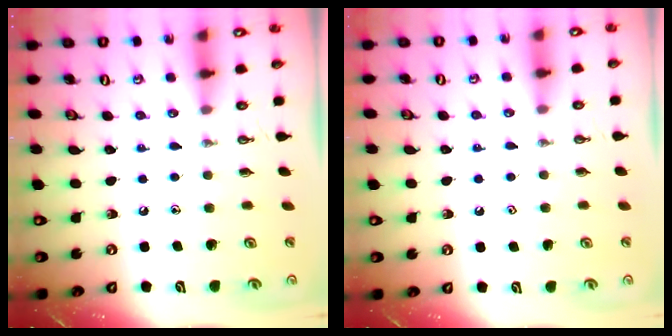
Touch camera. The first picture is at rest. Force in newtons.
{"total": 0.8, "press": 0.2, "slide": 0.7}